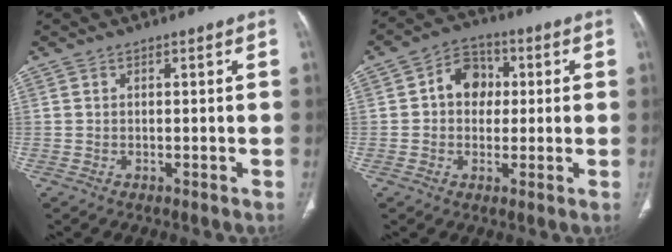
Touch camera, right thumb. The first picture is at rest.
{"total": 8.0, "force": [1.0, 6.5, 4.5], "torque": [-0.037, 0.013, 0.007]}